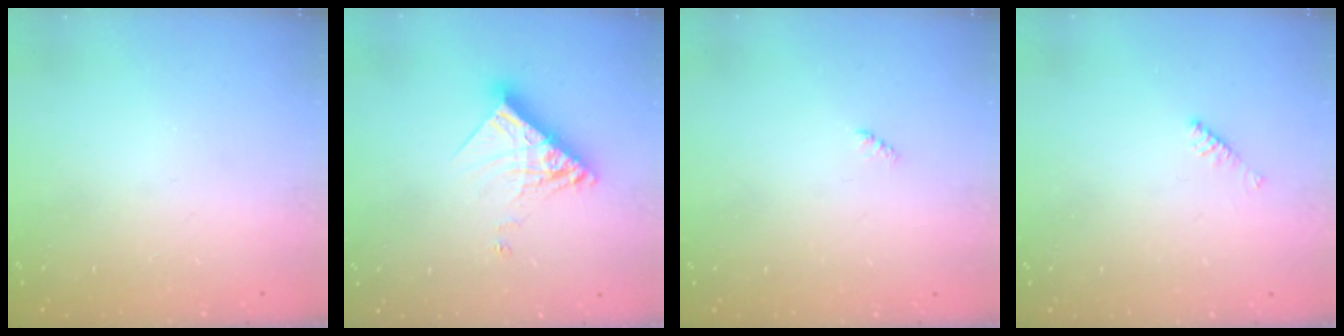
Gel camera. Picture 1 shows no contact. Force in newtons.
{"total": 12.3, "press": 12.3, "slide": 0.9}
{"total": 1.9, "press": 1.9, "slide": 0.4}
{"total": 4.1, "press": 4.0, "slide": 0.6}